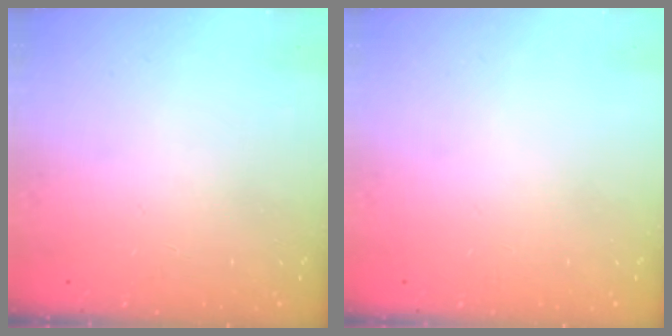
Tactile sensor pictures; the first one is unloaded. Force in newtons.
{"total": 0.0}